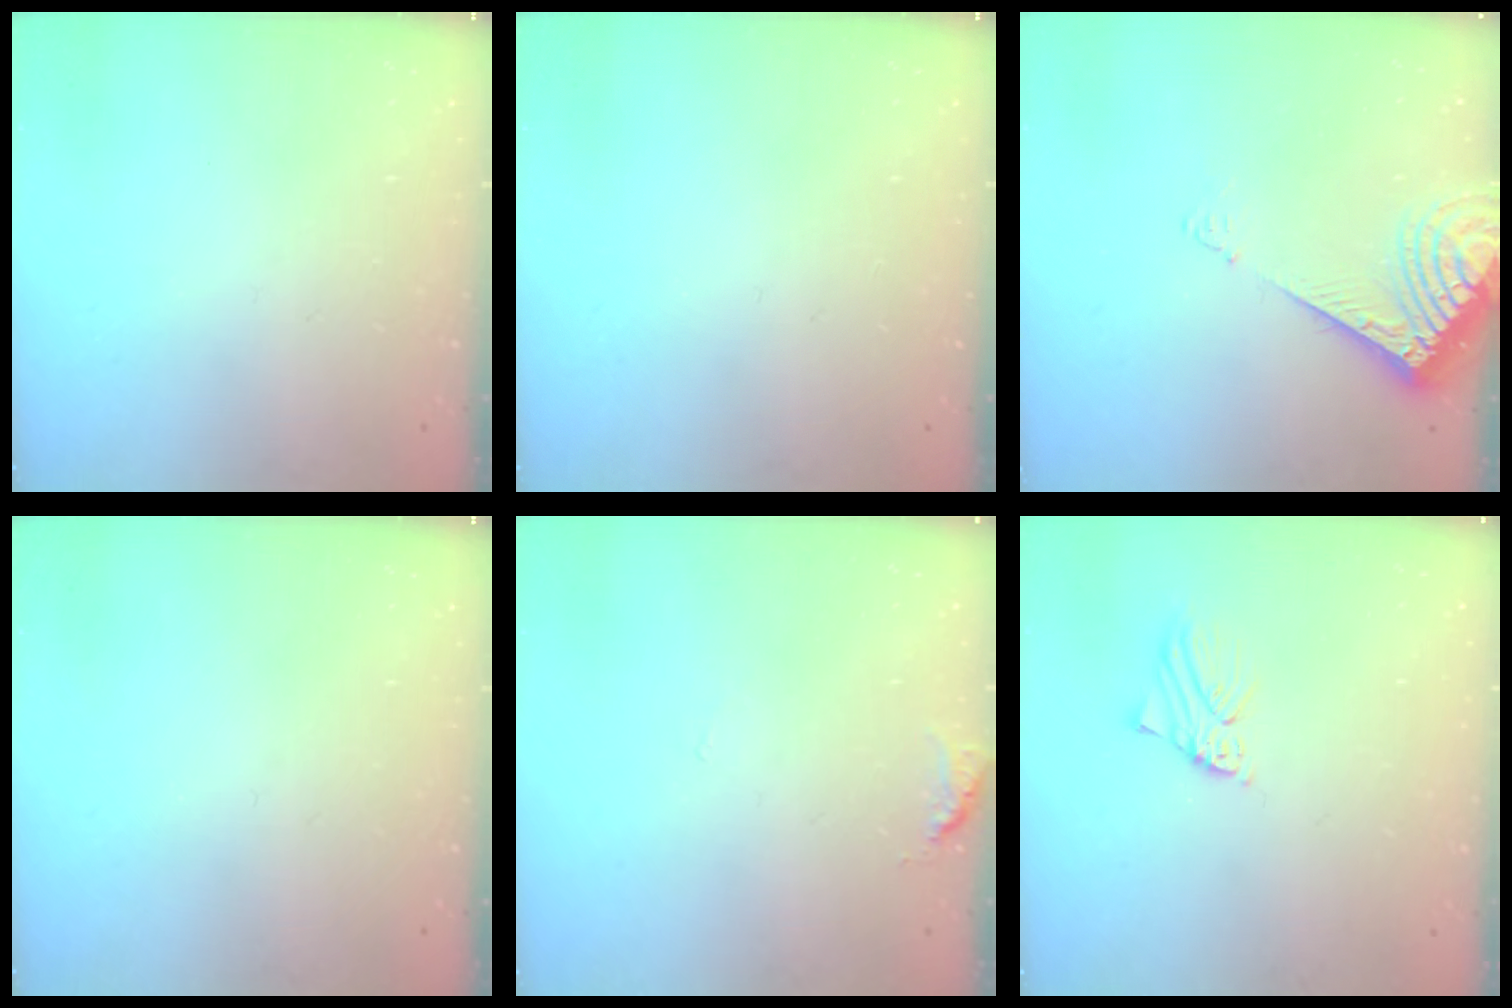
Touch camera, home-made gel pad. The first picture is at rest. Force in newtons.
{"total": 0.0}
{"total": 9.5, "press": 9.4, "slide": 1.4}
{"total": 0.0}
{"total": 6.0, "press": 5.9, "slide": 0.7}
{"total": 1.5, "press": 1.5, "slide": 0.1}